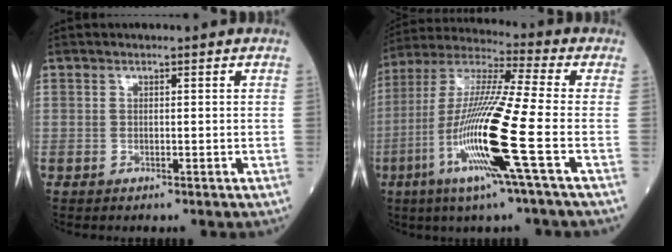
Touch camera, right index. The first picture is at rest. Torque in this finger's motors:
{"motor_torque": [1.28, -0.86, 1.05, 0.21]}